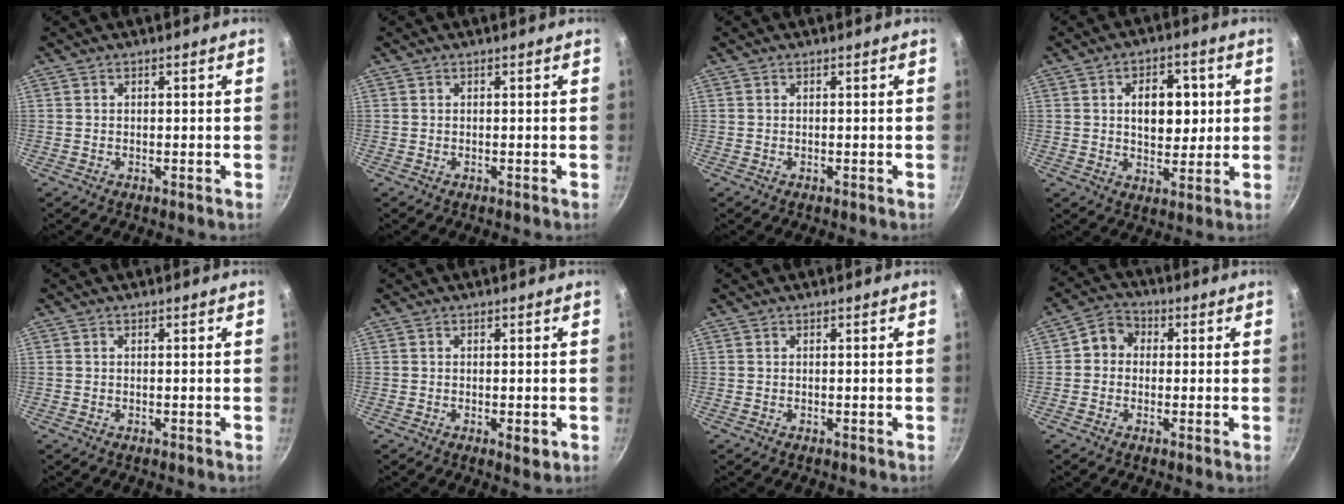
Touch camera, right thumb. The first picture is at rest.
{"total": 0.0}
{"total": 0.0}
{"total": 9.8, "force": [1.7, 6.1, 7.4], "torque": [-0.068, -0.003, 0.029]}
{"total": 0.0}
{"total": 2.2, "force": [-0.6, 0.9, 1.9], "torque": [-0.024, -0.004, -0.007]}
{"total": 0.0}
{"total": 5.7, "force": [0.2, 4.9, 2.9], "torque": [-0.028, 0.019, -0.009]}